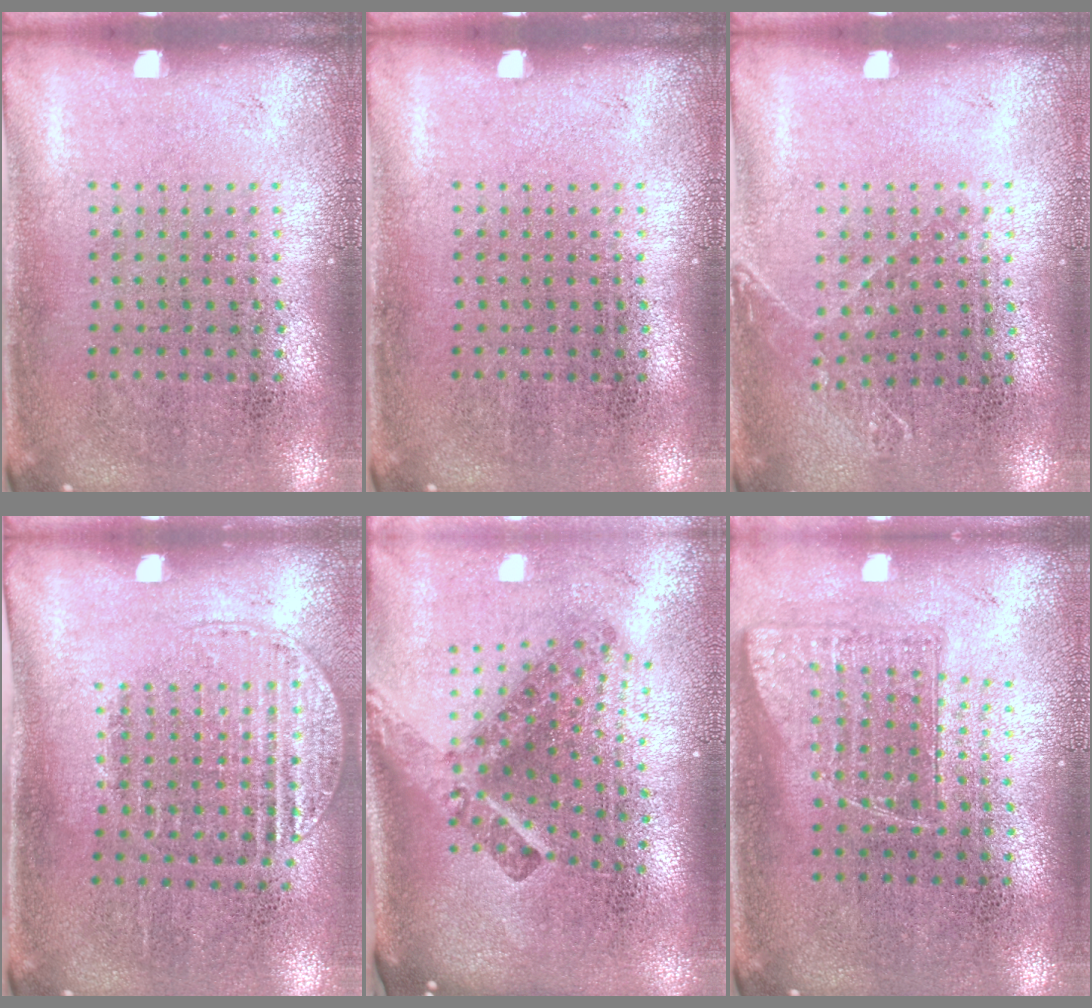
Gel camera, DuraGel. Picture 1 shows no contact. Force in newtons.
{"total": 0.0}
{"total": 1.0, "press": 0.9, "slide": 0.3}
{"total": 1.3, "press": 1.1, "slide": 0.7}
{"total": 2.9, "press": 1.8, "slide": 2.3}
{"total": 1.0, "press": 0.9, "slide": 0.5}